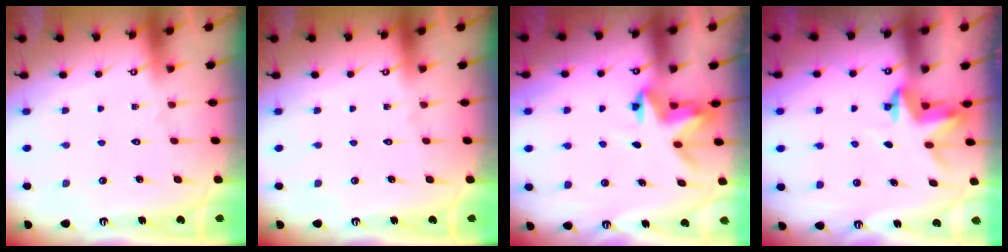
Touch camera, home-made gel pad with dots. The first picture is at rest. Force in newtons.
{"total": 0.0}
{"total": 3.9, "press": 3.9, "slide": 0.4}
{"total": 3.4, "press": 3.4, "slide": 0.2}